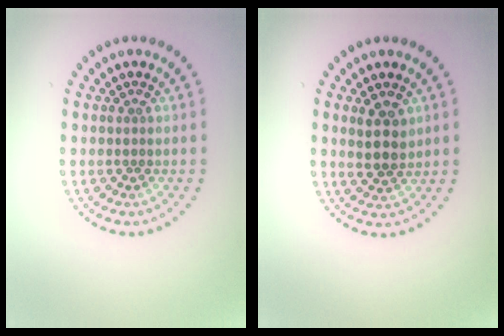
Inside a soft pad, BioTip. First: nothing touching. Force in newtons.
{"total": 2.6, "press": 2.5, "slide": 0.9}